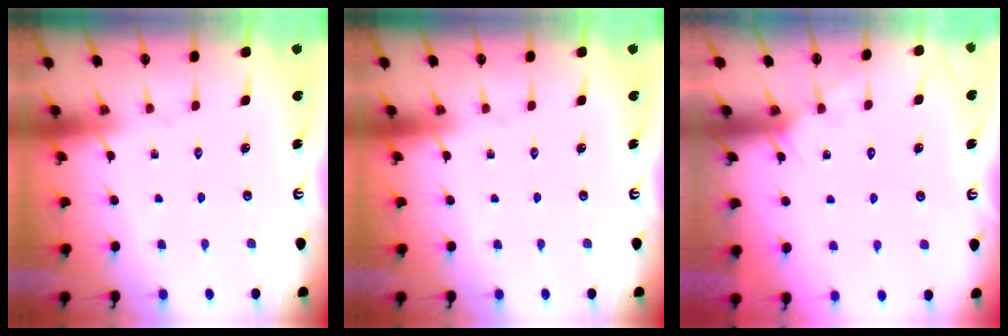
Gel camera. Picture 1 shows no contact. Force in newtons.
{"total": 0.0}
{"total": 2.8, "press": 2.8, "slide": 0.1}